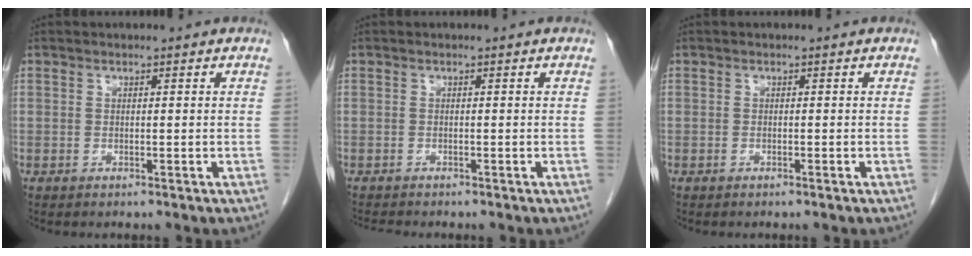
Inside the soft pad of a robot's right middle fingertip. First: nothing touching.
{"total": 1.5, "force": [-1.4, -0.1, 0.3], "torque": [-0.013, -0.007, -0.024]}
{"total": 0.0}